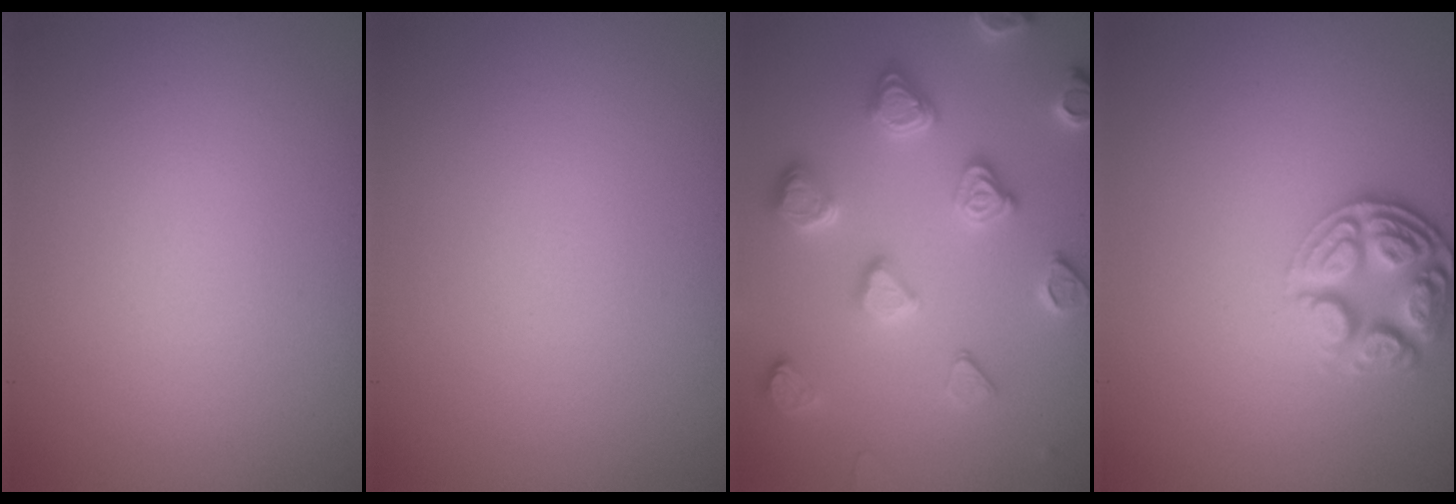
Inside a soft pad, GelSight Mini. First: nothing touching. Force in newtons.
{"total": 0.0}
{"total": 4.6, "press": 4.4, "slide": 1.3}
{"total": 3.9, "press": 3.1, "slide": 2.4}